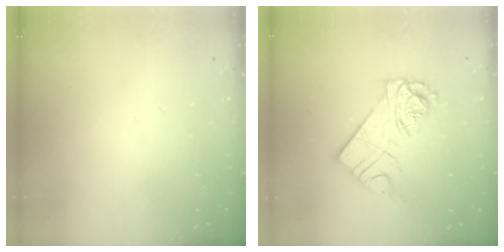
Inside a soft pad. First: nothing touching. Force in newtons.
{"total": 12.4, "press": 12.4, "slide": 0.9}